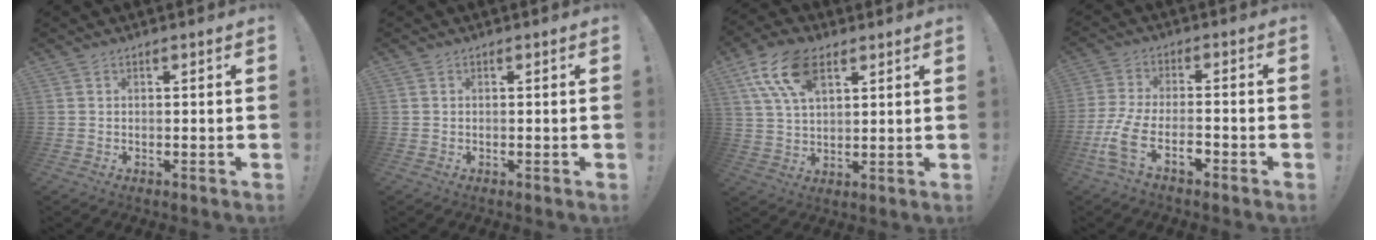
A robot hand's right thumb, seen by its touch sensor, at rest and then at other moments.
{"total": 0.0}
{"total": 13.6, "force": [6.8, 7.4, 9.1], "torque": [-0.167, -0.011, 0.126]}
{"total": 10.9, "force": [-5.6, 4.7, 8.1], "torque": [-0.171, 0.013, -0.102]}